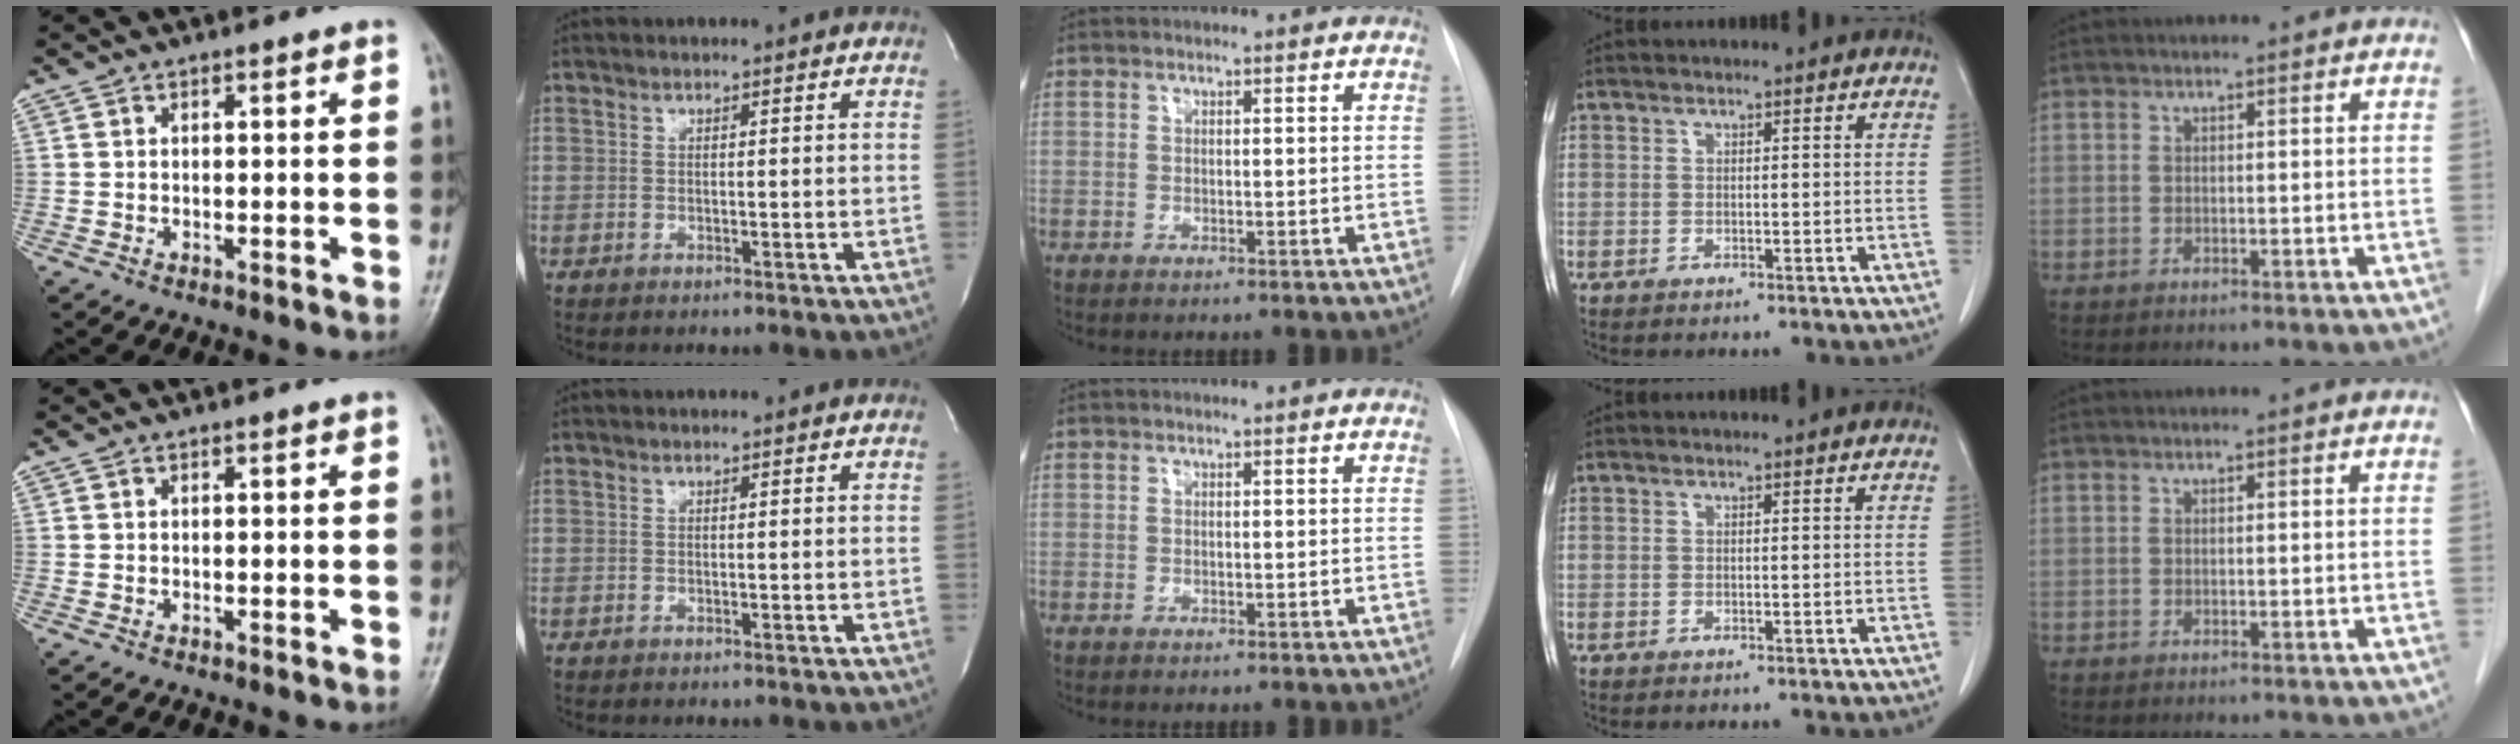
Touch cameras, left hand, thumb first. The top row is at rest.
{}